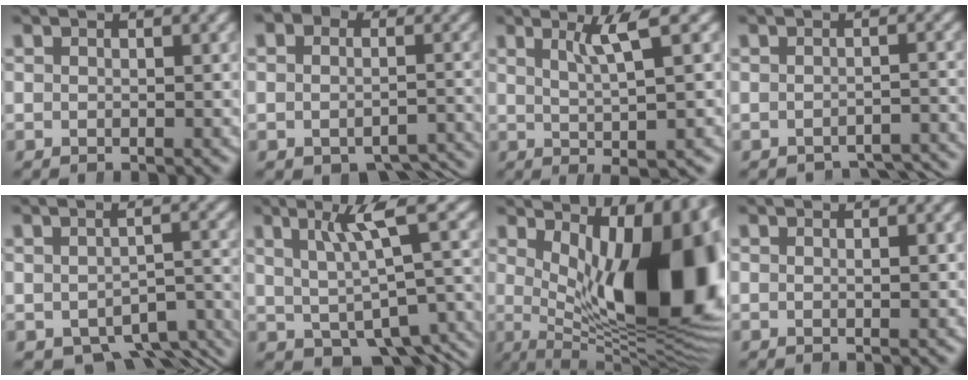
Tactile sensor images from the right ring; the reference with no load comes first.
{"total": 6.2, "force": [-4.6, 3.3, 2.5], "torque": [-0.027, -0.023, -0.063]}
{"total": 3.7, "force": [0.7, -0.3, 3.6], "torque": [-0.050, -0.005, 0.024]}
{"total": 4.6, "force": [-4.5, 0.6, 0.5], "torque": [-0.005, -0.016, -0.065]}
{"total": 6.8, "force": [-5.1, 3.2, 3.2], "torque": [-0.028, -0.020, -0.067]}
{"total": 5.7, "force": [-2.5, 2.4, 4.5], "torque": [-0.055, -0.019, -0.019]}
{"total": 20.2, "force": [0.1, 9.6, 17.8], "torque": [-0.236, -0.024, 0.015]}
{"total": 0.5, "force": [0.1, -0.1, 0.5], "torque": [-0.009, -0.001, 0.001]}